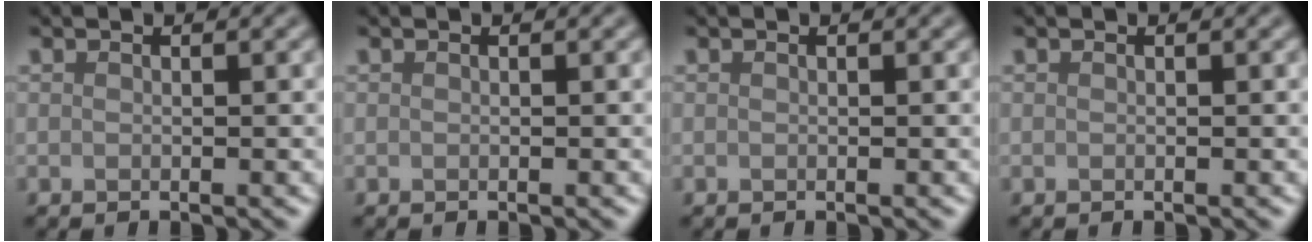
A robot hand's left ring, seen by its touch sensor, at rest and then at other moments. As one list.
[{"total": 0.0}, {"total": 0.0}, {"total": 0.0}]